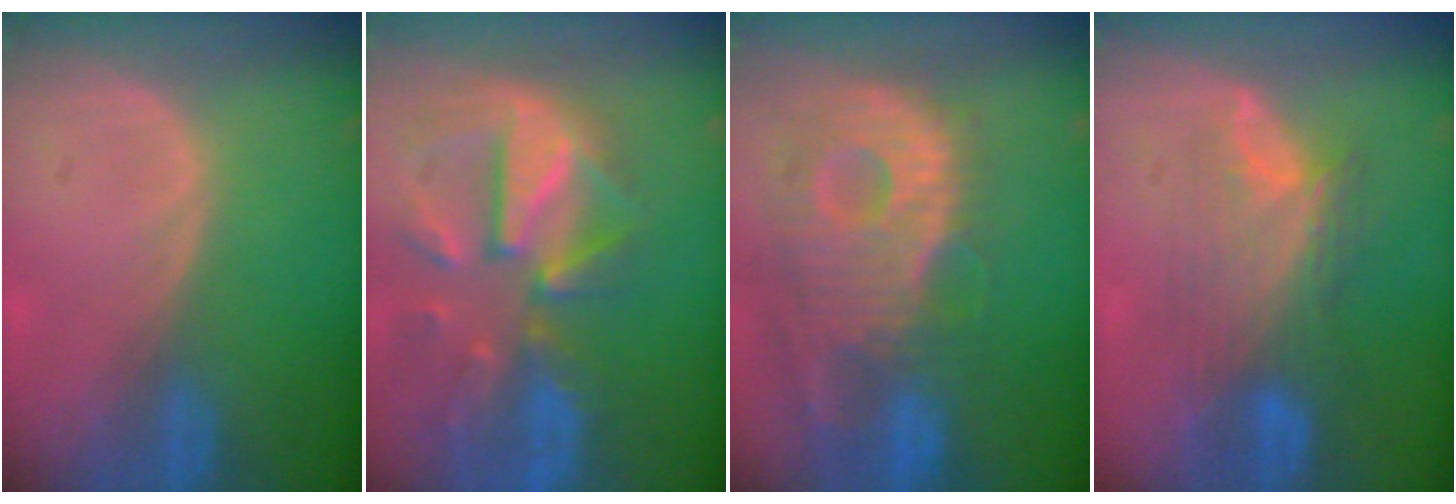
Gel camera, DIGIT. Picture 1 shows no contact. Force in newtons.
{"total": 12.1, "press": 10.6, "slide": 5.9}
{"total": 13.0, "press": 11.3, "slide": 6.3}
{"total": 7.8, "press": 7.4, "slide": 2.4}